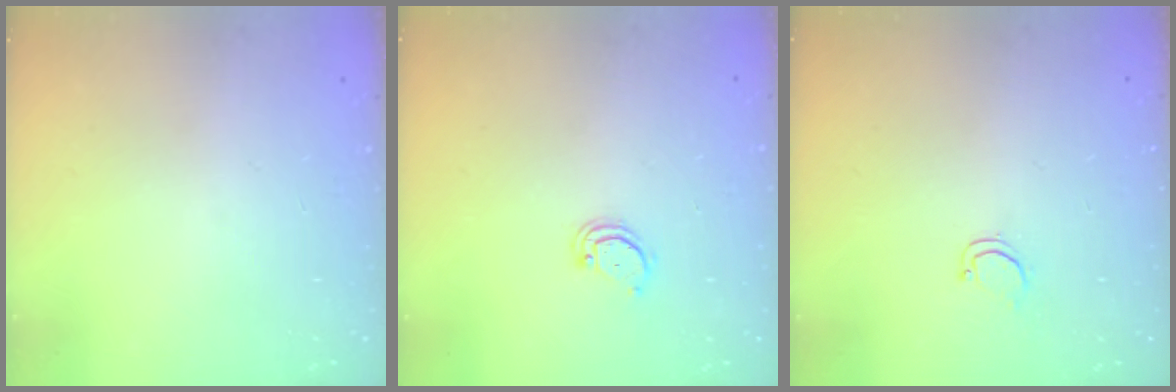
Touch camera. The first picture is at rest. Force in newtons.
{"total": 2.9, "press": 2.9, "slide": 0.2}
{"total": 2.8, "press": 2.8, "slide": 0.2}